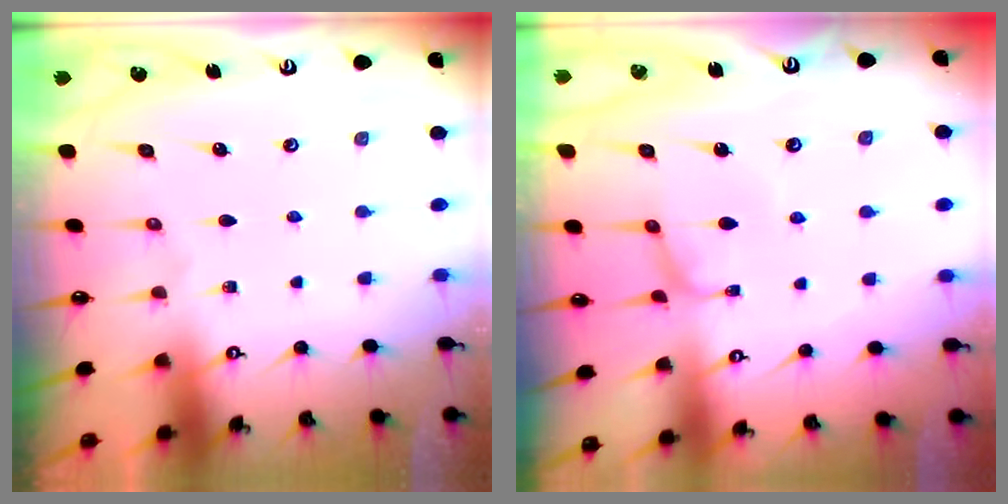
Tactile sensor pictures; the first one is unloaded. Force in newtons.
{"total": 1.1, "press": 1.0, "slide": 0.4}